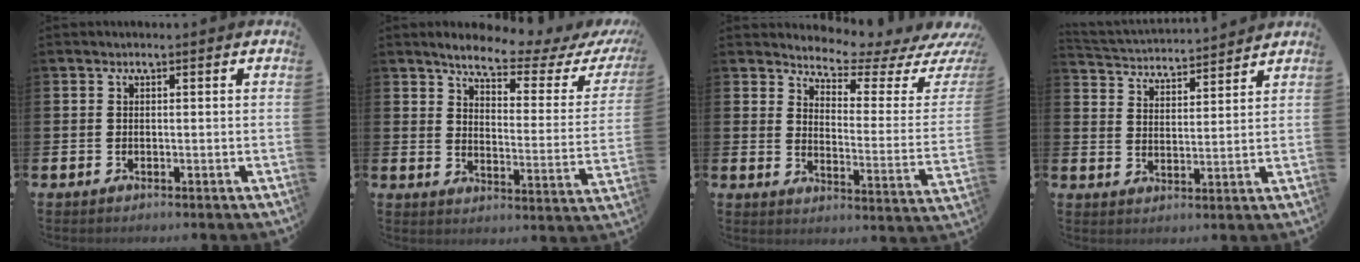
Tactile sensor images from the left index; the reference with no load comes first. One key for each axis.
{"total": 6.4, "fx": 5.5, "fy": 1.2, "fz": 3.0, "tx": -0.069, "ty": -0.039, "tz": 0.086}
{"total": 5.5, "fx": 5.4, "fy": 0.6, "fz": 1.0, "tx": -0.028, "ty": -0.057, "tz": 0.085}
{"total": 3.9, "fx": 3.8, "fy": 0.3, "fz": -0.4, "tx": -0.014, "ty": -0.035, "tz": 0.065}